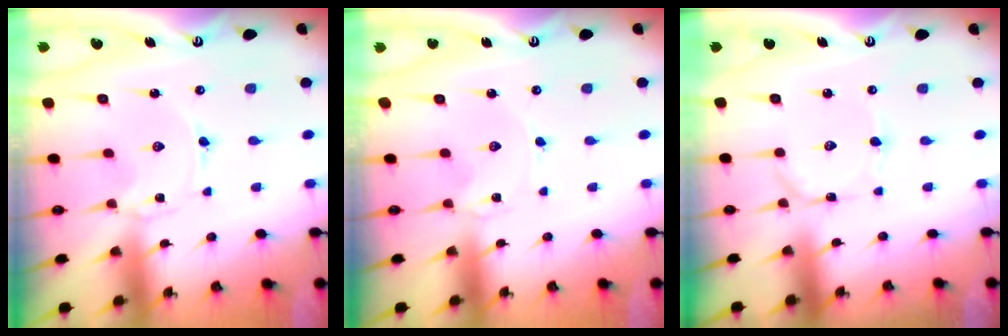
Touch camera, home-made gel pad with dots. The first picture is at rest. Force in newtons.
{"total": 0.7, "press": 0.7, "slide": 0.1}
{"total": 0.9, "press": 0.9, "slide": 0.0}